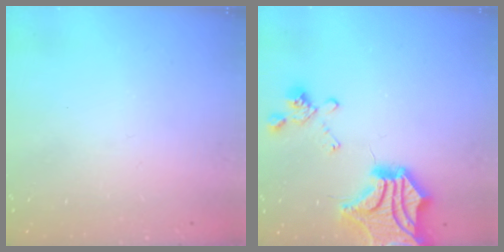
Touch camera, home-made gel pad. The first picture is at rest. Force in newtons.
{"total": 7.9, "press": 7.2, "slide": 3.2}